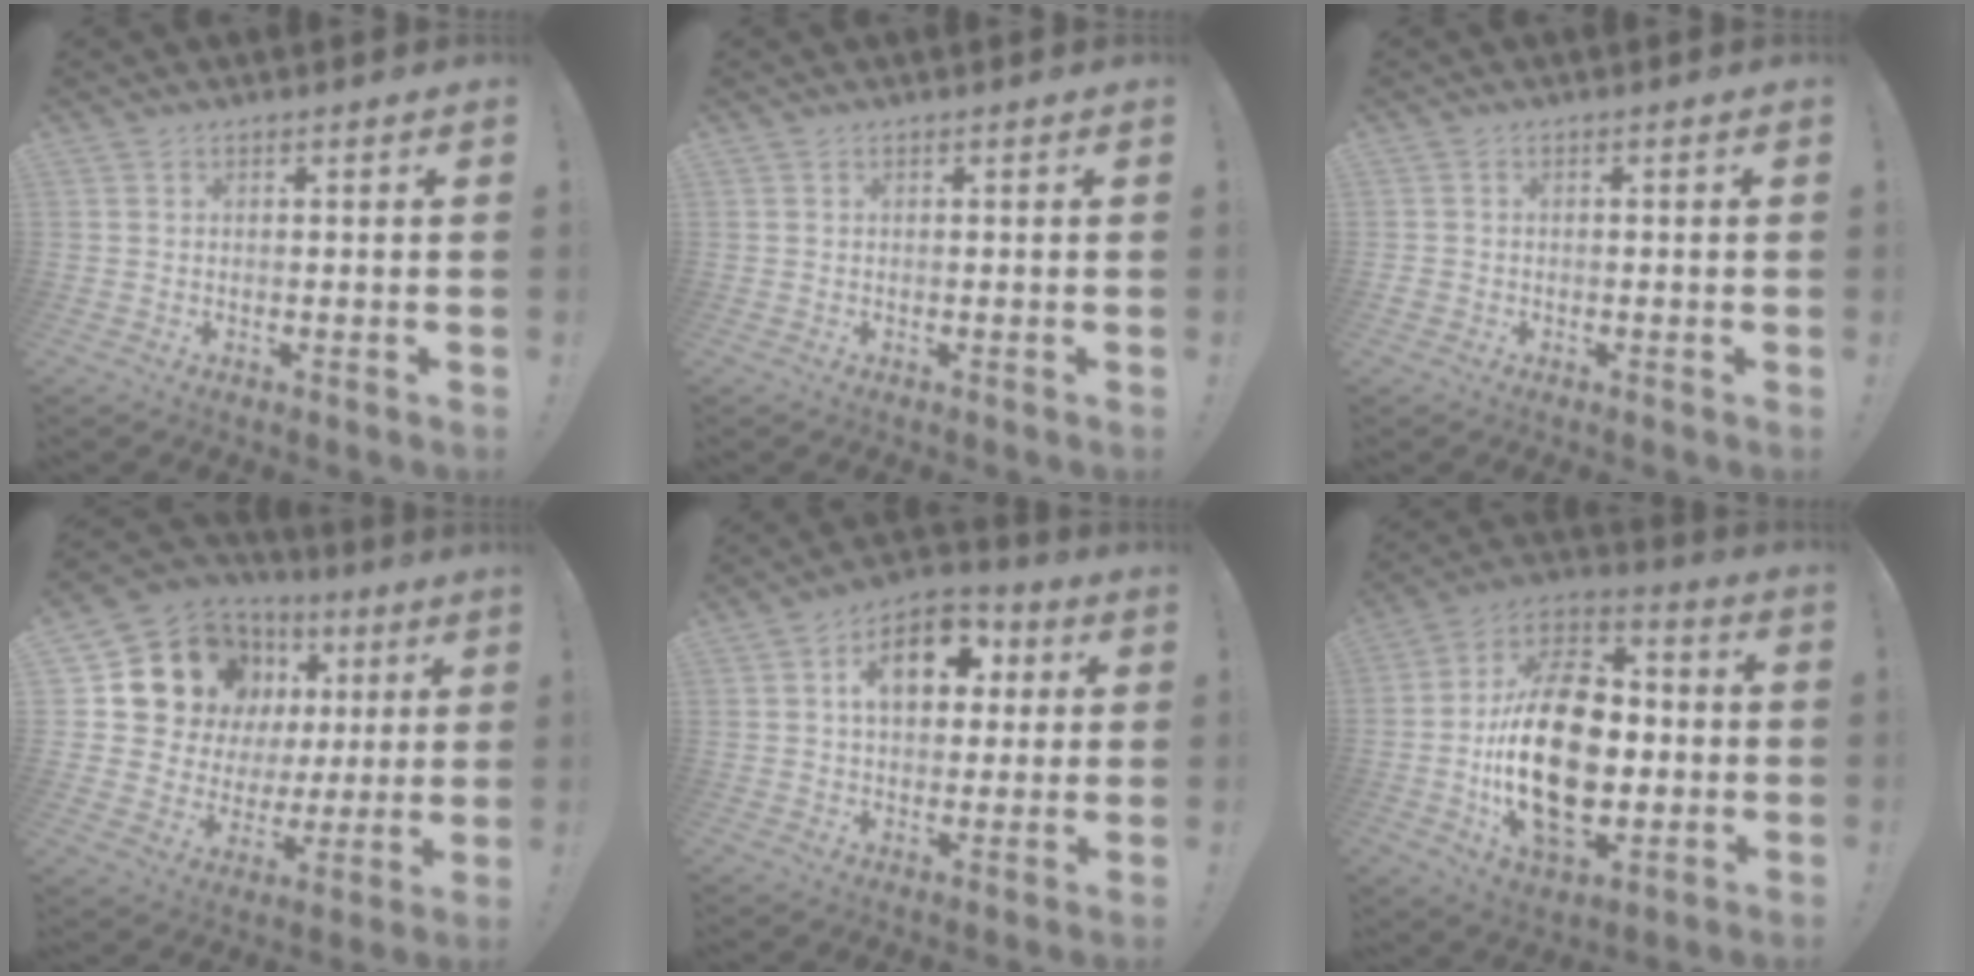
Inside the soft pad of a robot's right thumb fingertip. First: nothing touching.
{"total": 0.0}
{"total": 1.2, "force": [-0.8, 0.8, 0.5], "torque": [-0.015, 0.007, -0.012]}
{"total": 14.5, "force": [8.1, 10.6, 5.7], "torque": [-0.088, -0.060, 0.166]}
{"total": 13.3, "force": [3.5, 9.0, 9.1], "torque": [-0.133, 0.005, 0.064]}
{"total": 27.8, "force": [-3.1, 17.1, 21.7], "torque": [-0.401, 0.022, -0.040]}